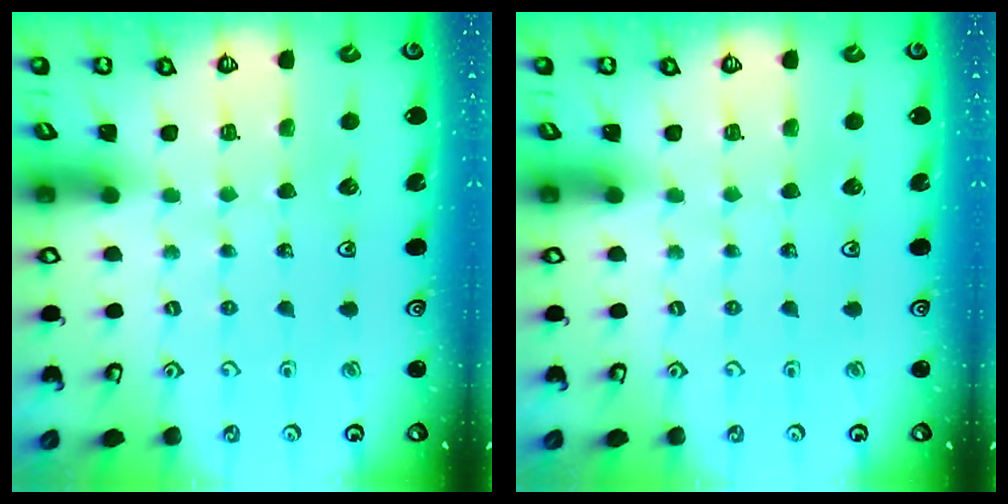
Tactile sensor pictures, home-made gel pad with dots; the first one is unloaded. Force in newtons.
{"total": 0.0}